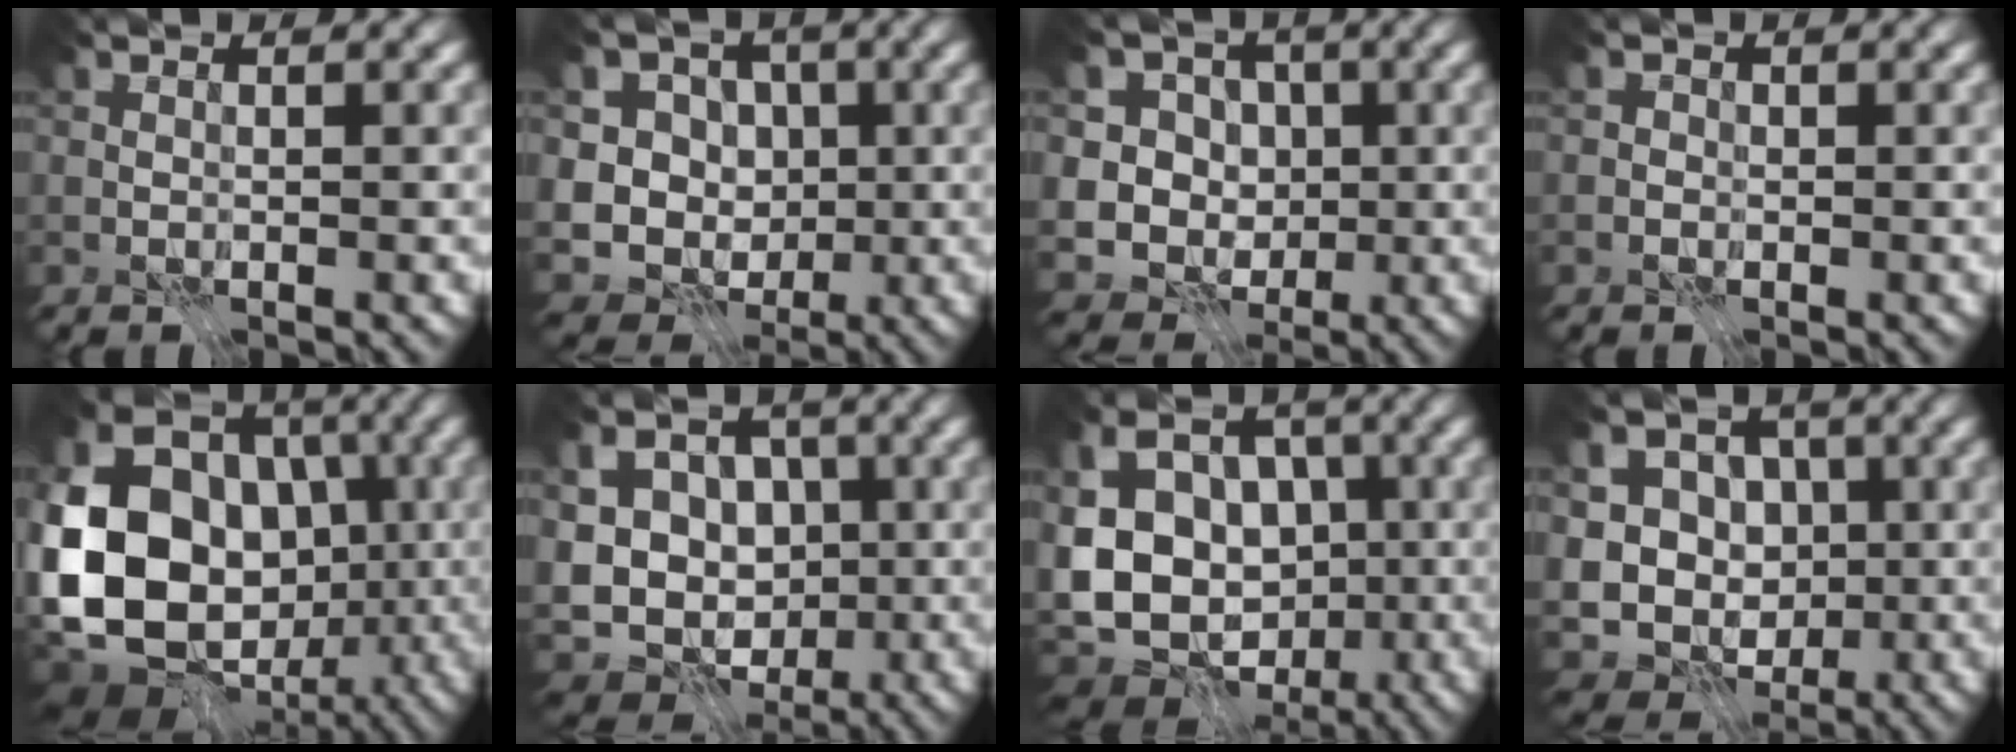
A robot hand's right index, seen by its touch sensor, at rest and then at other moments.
{"total": 11.8, "force": [-0.4, 10.6, 5.1], "torque": [-0.097, 0.027, -0.041]}
{"total": 8.9, "force": [-0.4, 8.1, 3.5], "torque": [-0.061, 0.033, -0.052]}
{"total": 0.8, "force": [-0.4, 0.7, 0.0], "torque": [0.004, -0.001, -0.009]}
{"total": 15.4, "force": [-2.4, 12.1, 9.2], "torque": [-0.189, 0.000, -0.052]}
{"total": 12.5, "force": [-1.2, 10.1, 7.3], "torque": [-0.097, 0.029, -0.051]}
{"total": 13.2, "force": [-2.4, 9.7, 8.7], "torque": [-0.117, 0.014, -0.049]}
{"total": 12.5, "force": [-1.4, 10.7, 6.1], "torque": [-0.093, 0.017, -0.053]}